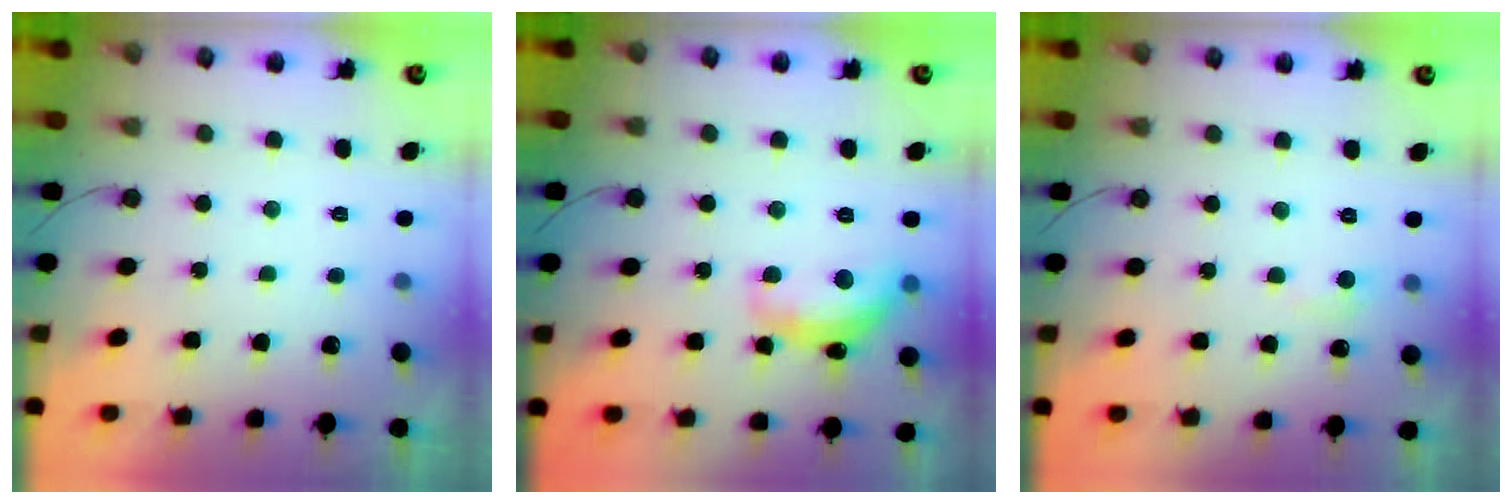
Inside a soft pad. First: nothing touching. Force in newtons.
{"total": 14.2, "press": 14.2, "slide": 0.9}
{"total": 2.8, "press": 2.7, "slide": 0.4}